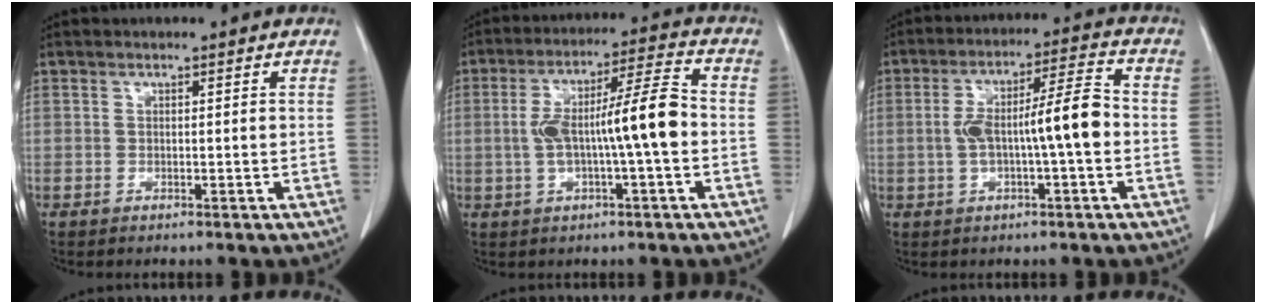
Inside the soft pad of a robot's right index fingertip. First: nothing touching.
{"total": 11.3, "force": [-1.1, 0.9, 11.2], "torque": [-0.198, 0.025, -0.021]}
{"total": 9.8, "force": [-1.1, 1.1, 9.7], "torque": [-0.171, 0.025, -0.021]}